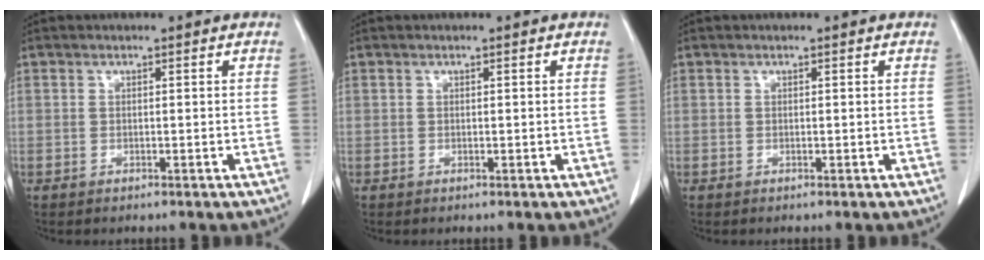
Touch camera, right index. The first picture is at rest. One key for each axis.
{"total": 0.0}
{"total": 0.0}